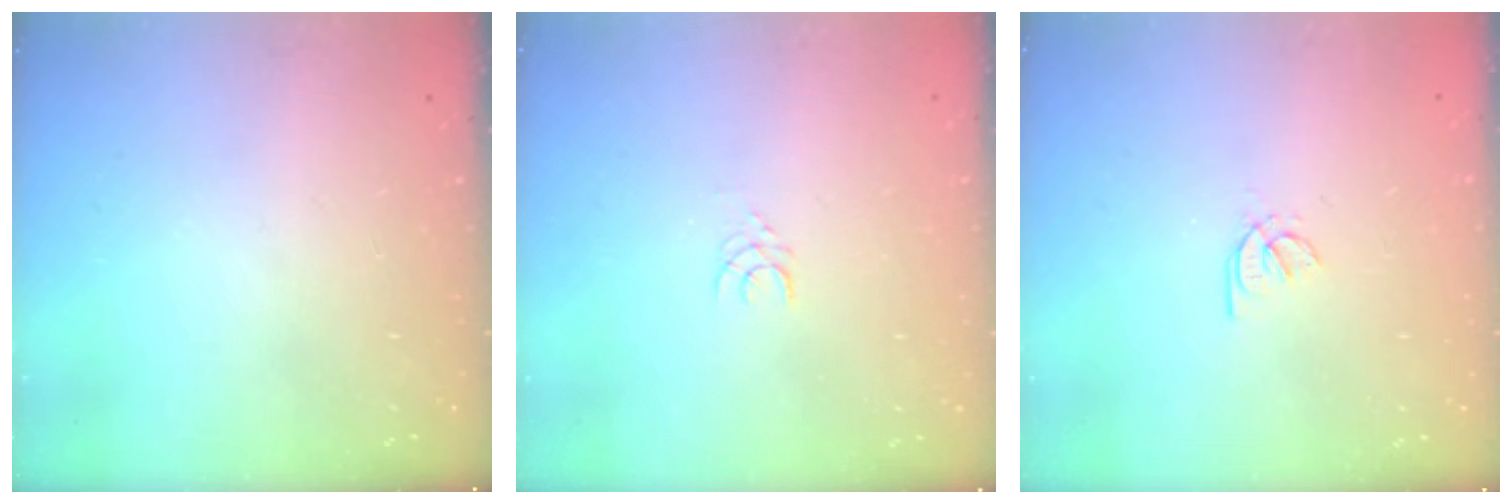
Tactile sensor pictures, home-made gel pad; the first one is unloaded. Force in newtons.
{"total": 2.7, "press": 2.7, "slide": 0.2}
{"total": 1.7, "press": 1.7, "slide": 0.3}